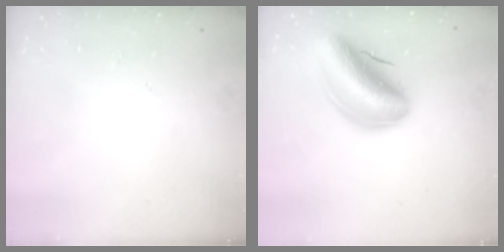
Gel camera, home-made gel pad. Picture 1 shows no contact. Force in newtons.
{"total": 17.4, "press": 16.9, "slide": 4.0}